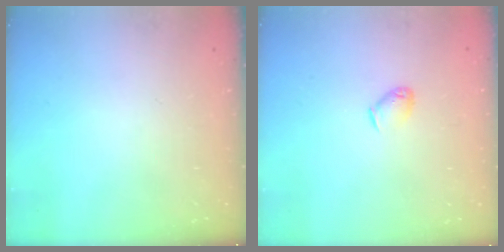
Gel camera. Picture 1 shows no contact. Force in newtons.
{"total": 3.8, "press": 3.7, "slide": 0.7}